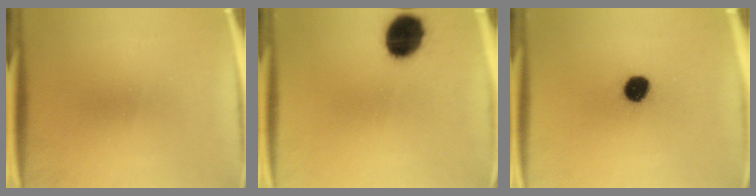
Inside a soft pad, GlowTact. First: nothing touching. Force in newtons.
{"total": 13.3}
{"total": 7.6}